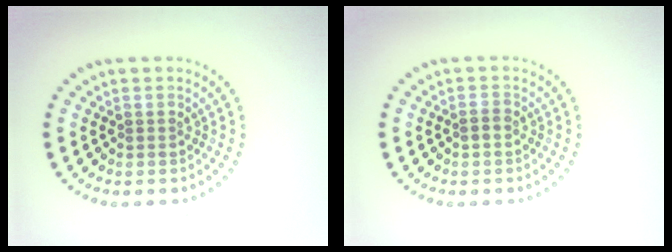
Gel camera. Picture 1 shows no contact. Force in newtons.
{"total": 0.8, "press": 0.7, "slide": 0.3}